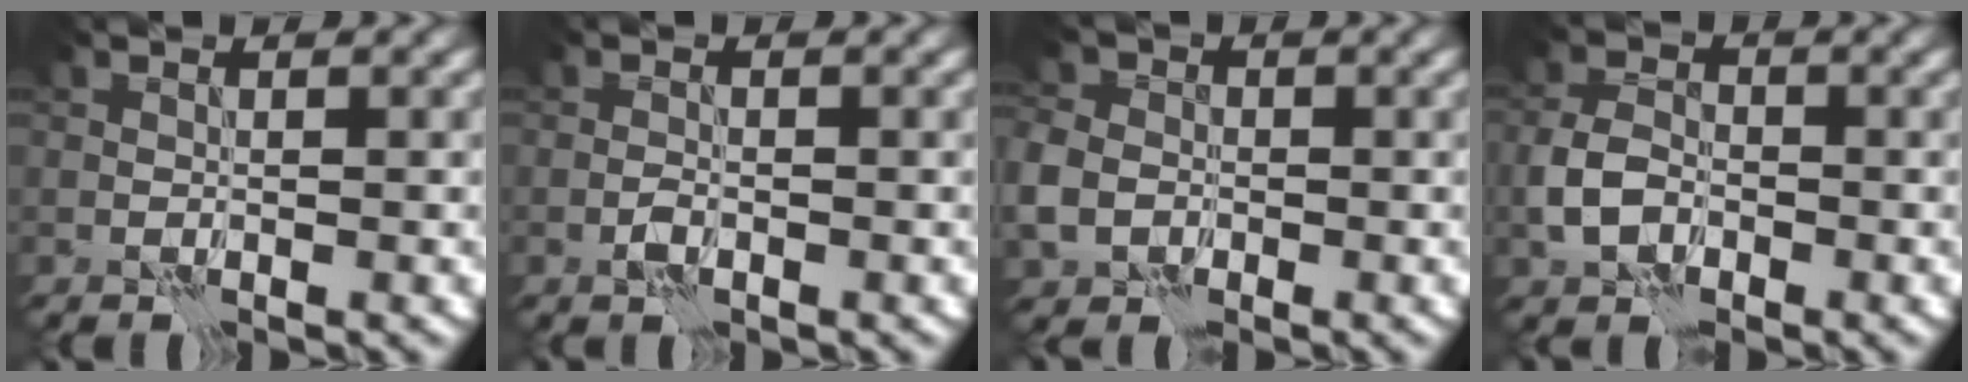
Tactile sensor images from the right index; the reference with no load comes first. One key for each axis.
{"total": 1.1, "fx": -0.6, "fy": 0.6, "fz": 0.8, "tx": -0.017, "ty": 0.003, "tz": -0.015}
{"total": 4.6, "fx": -1.4, "fy": 3.8, "fz": 2.1, "tx": -0.052, "ty": -0.013, "tz": -0.035}
{"total": 3.2, "fx": -1.2, "fy": 2.3, "fz": 1.9, "tx": -0.045, "ty": 0.003, "tz": -0.030}